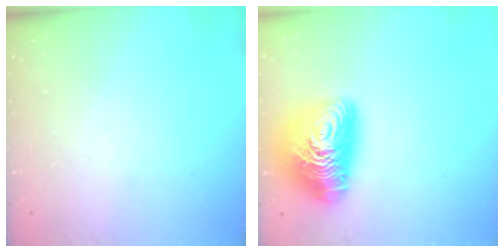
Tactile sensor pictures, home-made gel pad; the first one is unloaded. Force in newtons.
{"total": 17.0, "press": 16.9, "slide": 1.3}